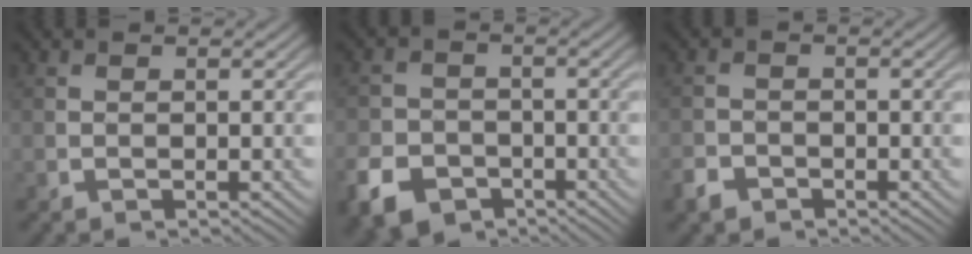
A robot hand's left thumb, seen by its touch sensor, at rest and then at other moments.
{"total": 6.8, "force": [-4.0, 4.8, 2.8], "torque": [-0.068, -0.014, -0.083]}
{"total": 2.6, "force": [-1.8, 1.6, 0.8], "torque": [-0.018, -0.005, -0.045]}